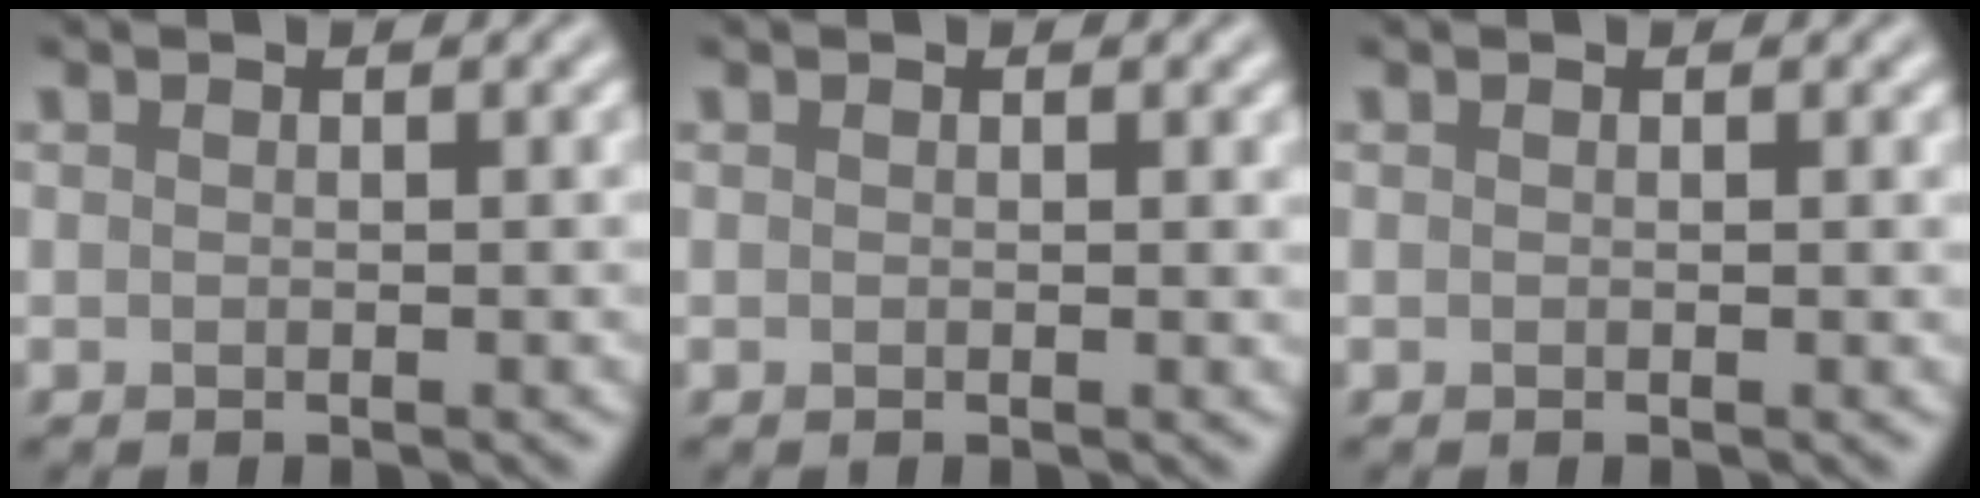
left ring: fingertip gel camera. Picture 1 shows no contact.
{"total": 0.0}
{"total": 0.0}